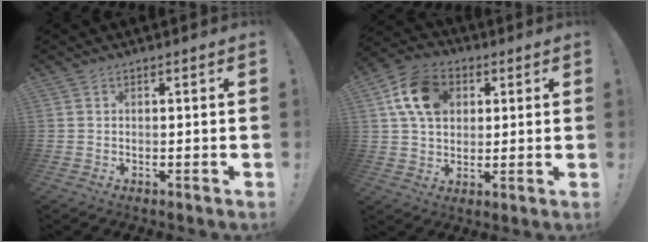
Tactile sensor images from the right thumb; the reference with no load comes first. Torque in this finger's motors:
{"motor_torque": [-0.12, 1.36, 0.92, -0.01, 0.09]}